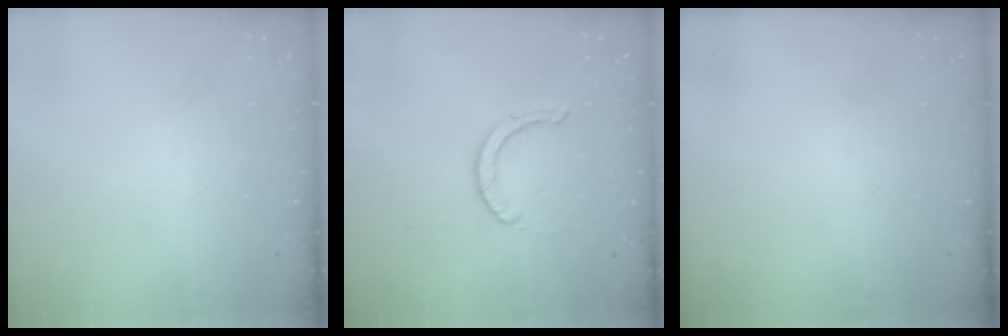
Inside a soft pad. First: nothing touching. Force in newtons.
{"total": 0.9, "press": 0.9, "slide": 0.1}
{"total": 0.0}